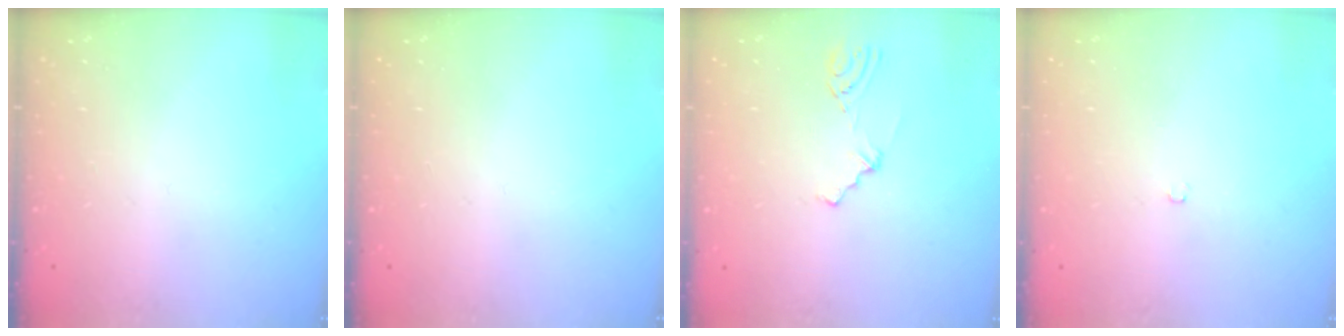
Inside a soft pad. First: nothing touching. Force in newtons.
{"total": 0.0}
{"total": 2.1, "press": 1.1, "slide": 1.8}
{"total": 2.1, "press": 2.1, "slide": 0.4}